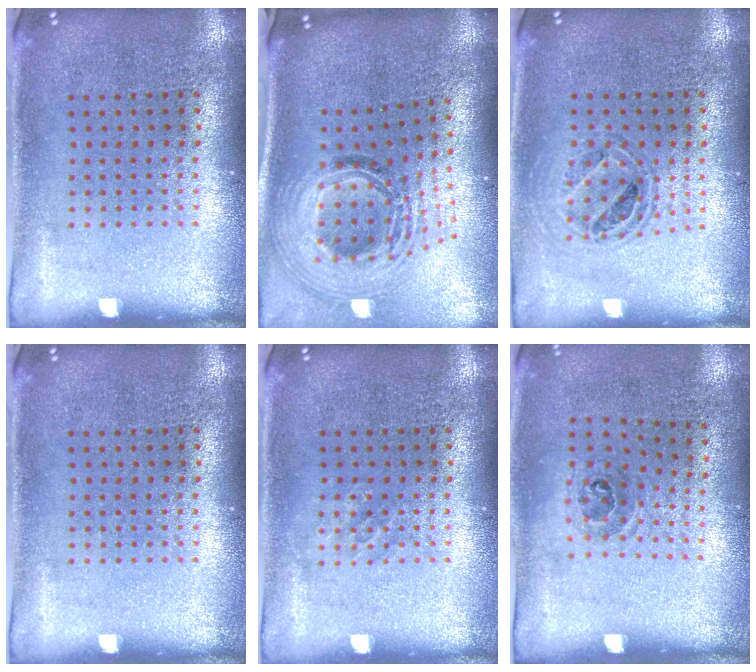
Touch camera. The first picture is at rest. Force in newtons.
{"total": 2.1, "press": 1.6, "slide": 1.4}
{"total": 0.8, "press": 0.8, "slide": 0.0}
{"total": 0.0}
{"total": 0.8, "press": 0.8, "slide": 0.2}
{"total": 1.0, "press": 0.7, "slide": 0.8}